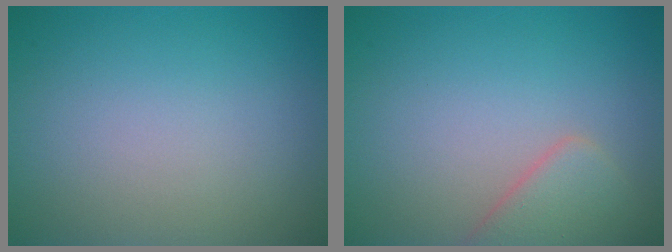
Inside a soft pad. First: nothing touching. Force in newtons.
{"total": 2.8, "press": 2.8, "slide": 0.3}